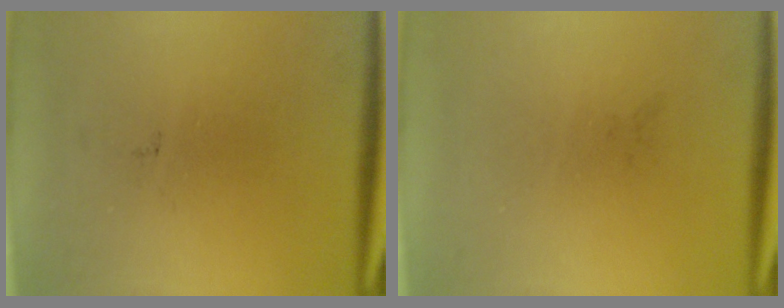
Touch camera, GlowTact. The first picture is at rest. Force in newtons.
{"total": 0.0}